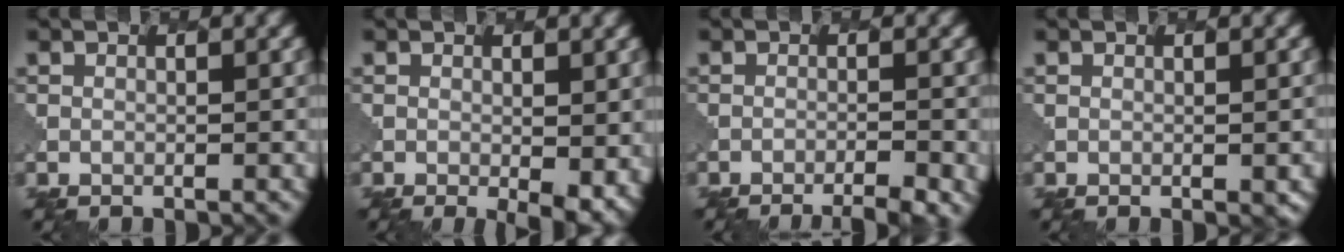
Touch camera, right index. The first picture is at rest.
{"total": 4.0, "force": [-0.7, 1.4, 3.7], "torque": [-0.045, -0.016, -0.003]}
{"total": 4.7, "force": [-3.5, 1.3, 3.0], "torque": [-0.034, 0.003, -0.042]}
{"total": 1.3, "force": [-0.2, 0.2, 1.3], "torque": [-0.013, -0.002, 0.001]}